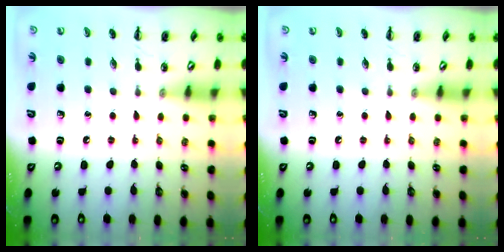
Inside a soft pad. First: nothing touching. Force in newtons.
{"total": 0.0}